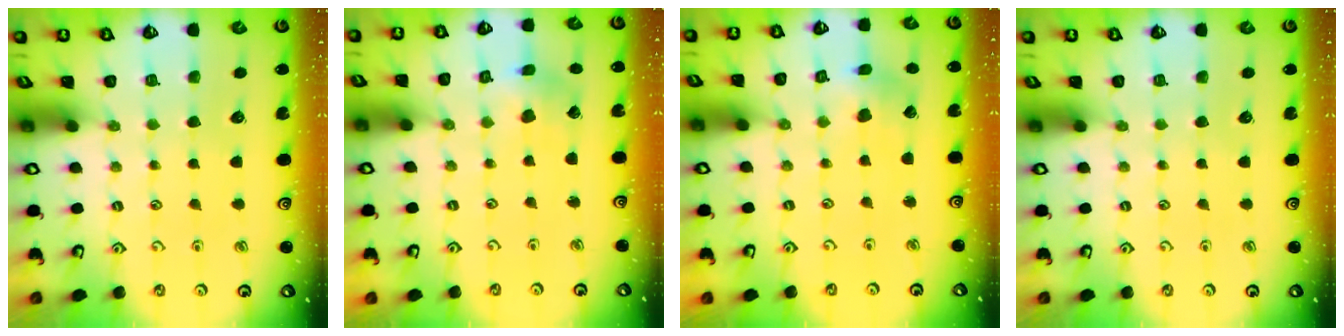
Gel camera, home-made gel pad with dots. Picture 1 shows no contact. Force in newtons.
{"total": 2.0, "press": 2.0, "slide": 0.3}
{"total": 2.4, "press": 2.3, "slide": 0.5}
{"total": 0.0}